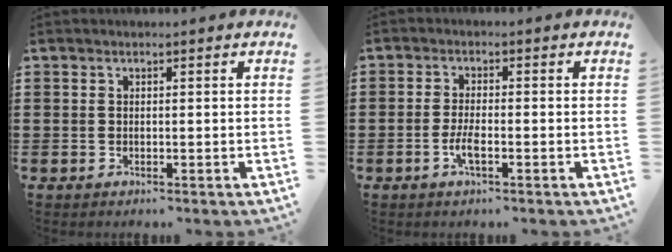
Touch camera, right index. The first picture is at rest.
{"total": 3.0, "force": [-1.2, 0.7, 2.6], "torque": [-0.060, -0.004, -0.026]}